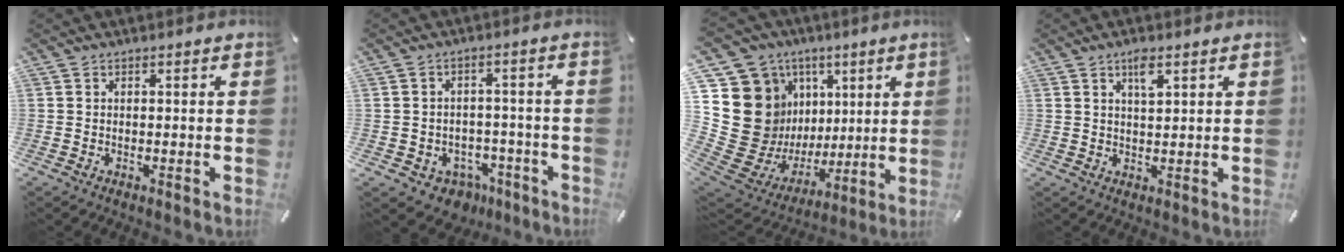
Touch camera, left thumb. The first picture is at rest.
{"total": 5.2, "force": [-1.8, 4.8, 1.0], "torque": [-0.026, 0.015, -0.027]}
{"total": 22.6, "force": [4.2, 19.6, 10.5], "torque": [-0.182, -0.069, 0.132]}
{"total": 4.1, "force": [2.3, 1.3, 3.1], "torque": [-0.060, 0.002, 0.038]}